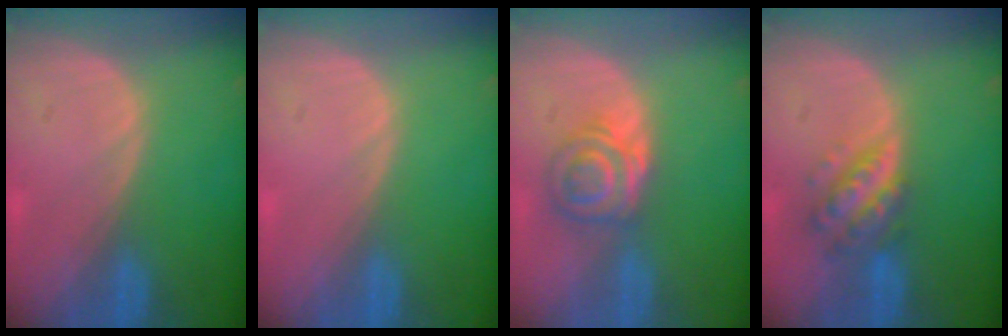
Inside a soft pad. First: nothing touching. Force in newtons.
{"total": 0.0}
{"total": 5.5, "press": 5.3, "slide": 1.8}
{"total": 6.0, "press": 5.5, "slide": 2.5}